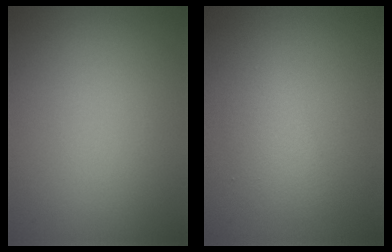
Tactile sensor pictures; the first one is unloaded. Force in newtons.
{"total": 2.1, "press": 2.1, "slide": 0.1}